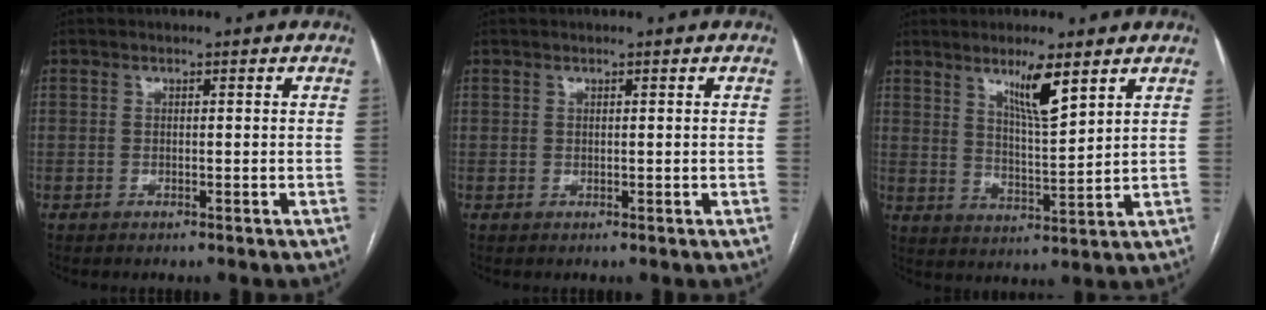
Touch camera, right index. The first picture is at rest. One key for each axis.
{"total": 0.0}
{"total": 7.4, "fx": 4.6, "fy": 0.7, "fz": 5.7, "tx": -0.104, "ty": -0.012, "tz": 0.083}